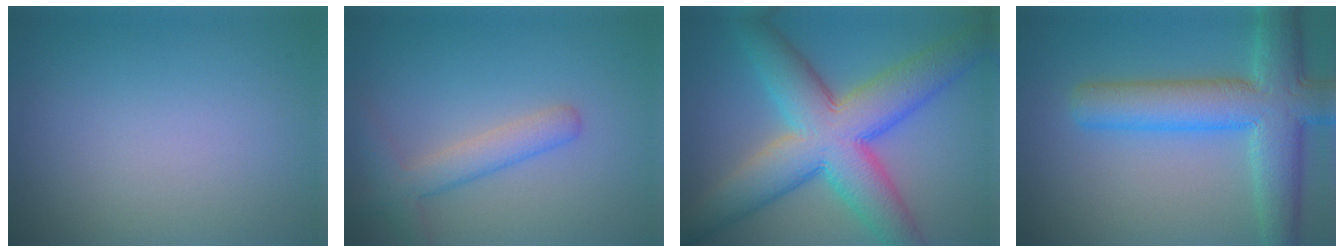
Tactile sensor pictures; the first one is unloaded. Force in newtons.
{"total": 3.0, "press": 3.0, "slide": 0.2}
{"total": 11.1, "press": 11.1, "slide": 0.3}
{"total": 8.2, "press": 8.2, "slide": 0.6}